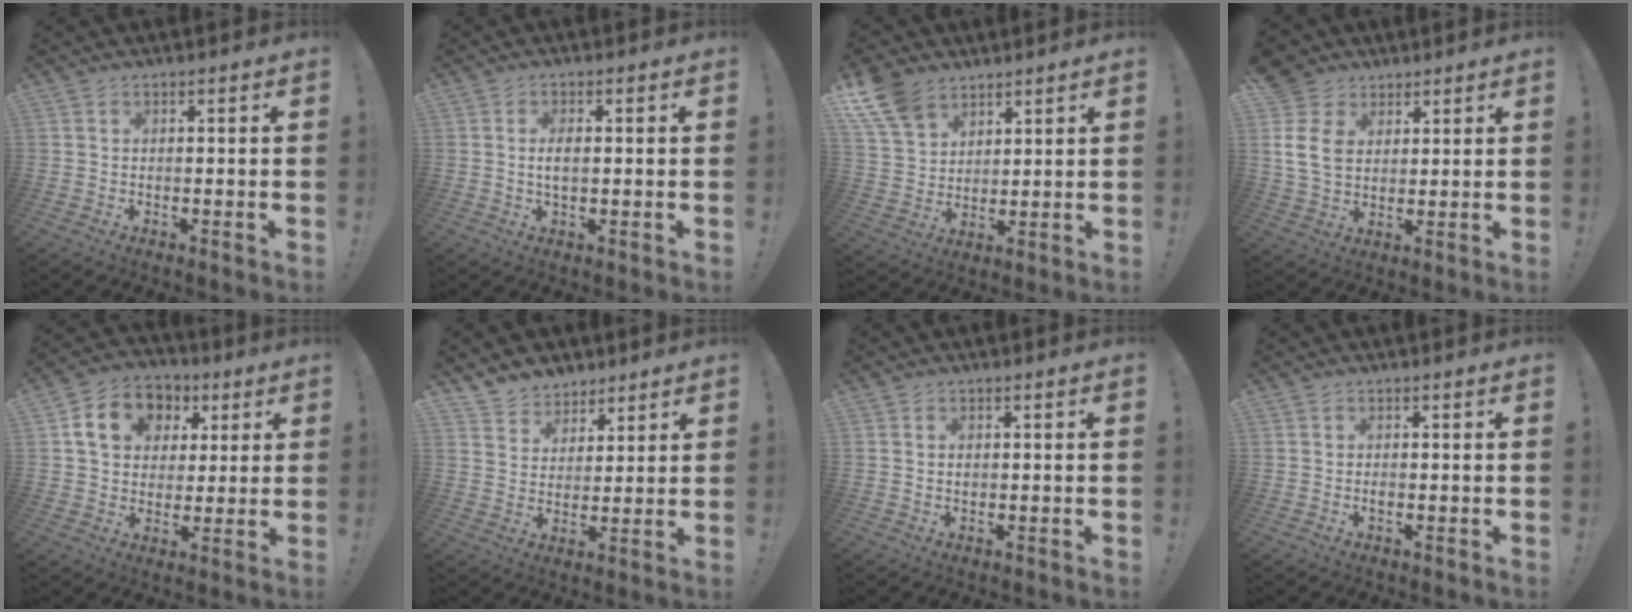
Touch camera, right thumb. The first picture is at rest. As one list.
[{"total": 3.3, "force": [-0.1, 1.3, 3.0], "torque": [-0.046, 0.001, -0.005]}, {"total": 11.6, "force": [7.9, 7.1, 4.7], "torque": [-0.102, -0.041, 0.155]}, {"total": 12.2, "force": [4.3, 9.6, 6.1], "torque": [-0.115, -0.019, 0.088]}, {"total": 13.8, "force": [4.6, 11.1, 6.8], "torque": [-0.093, -0.007, 0.092]}, {"total": 7.1, "force": [5.4, 4.6, 0.1], "torque": [-0.009, -0.050, 0.108]}, {"total": 1.0, "force": [0.2, 0.9, 0.4], "torque": [-0.004, 0.001, 0.001]}, {"total": 2.3, "force": [0.5, 2.2, 0.3], "torque": [0.004, -0.008, 0.008]}]